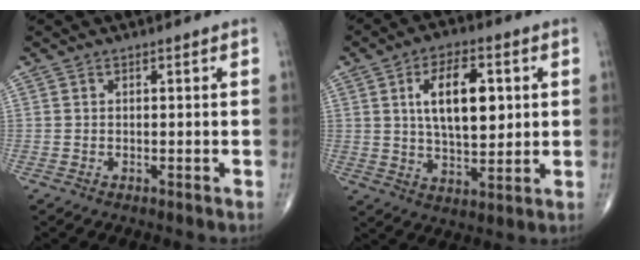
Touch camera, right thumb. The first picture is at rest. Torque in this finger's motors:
{"motor_torque": [0.49, 2.19, 0.59, -0.35, 0.07]}